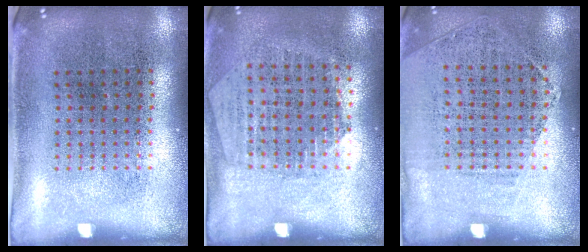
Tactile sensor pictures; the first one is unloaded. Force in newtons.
{"total": 1.3, "press": 1.2, "slide": 0.6}
{"total": 1.2, "press": 1.0, "slide": 0.7}